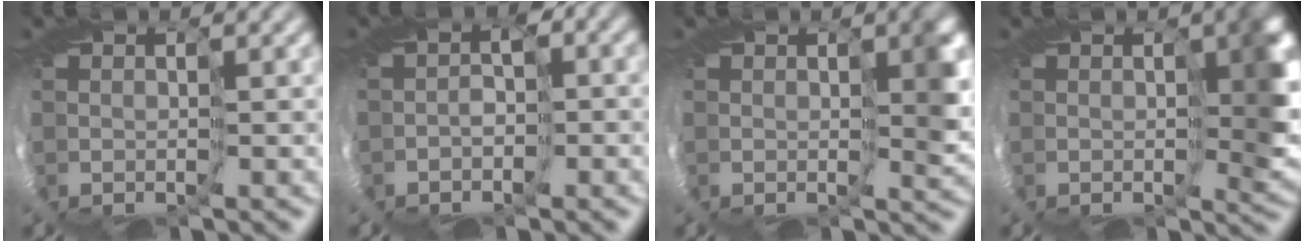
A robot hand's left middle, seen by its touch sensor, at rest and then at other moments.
{"total": 3.9, "force": [-0.6, 3.0, 2.4], "torque": [-0.032, 0.005, 0.001]}
{"total": 3.1, "force": [0.7, 1.0, 2.8], "torque": [-0.045, 0.001, 0.006]}
{"total": 5.6, "force": [1.2, 2.3, 4.9], "torque": [-0.070, 0.000, 0.016]}